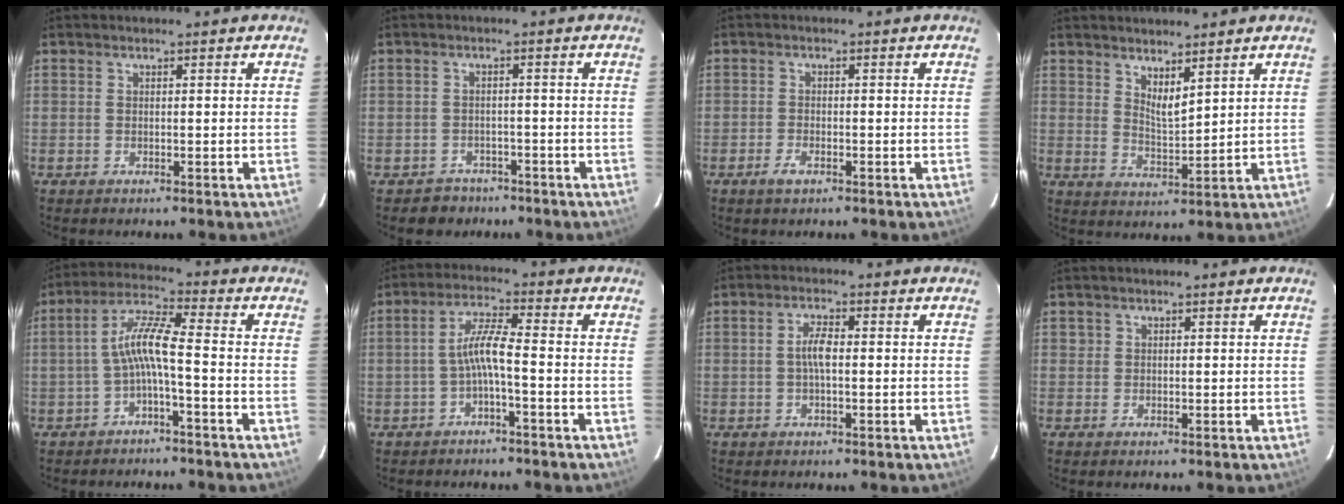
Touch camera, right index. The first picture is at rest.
{"total": 4.4, "force": [-3.0, 3.1, -0.4], "torque": [-0.002, 0.022, -0.043]}
{"total": 2.4, "force": [-1.5, 1.0, 1.5], "torque": [-0.034, -0.001, -0.031]}
{"total": 4.6, "force": [3.6, 1.1, 2.6], "torque": [-0.043, -0.009, 0.062]}
{"total": 6.6, "force": [-2.2, 0.2, 6.2], "torque": [-0.145, 0.017, -0.042]}
{"total": 5.0, "force": [-2.0, 0.1, 4.6], "torque": [-0.102, 0.013, -0.036]}
{"total": 3.3, "force": [-0.2, 1.0, 3.1], "torque": [-0.063, 0.007, -0.004]}
{"total": 0.6, "force": [0.1, 0.6, 0.0], "torque": [0.001, 0.002, 0.000]}